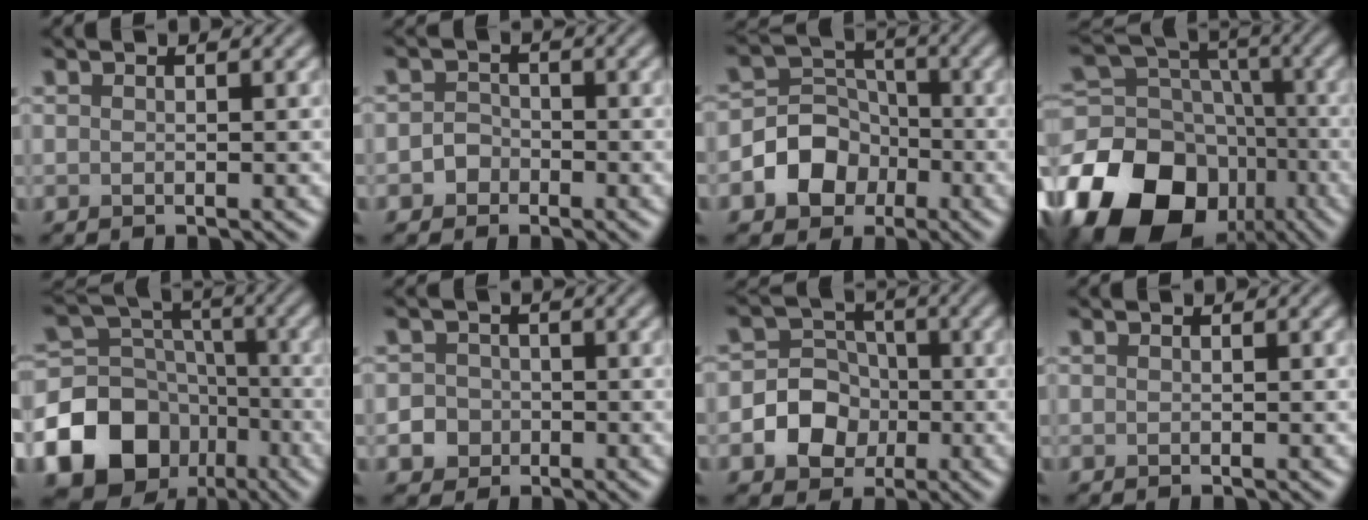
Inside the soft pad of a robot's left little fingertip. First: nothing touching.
{"total": 1.6, "force": [-0.8, 1.3, 0.4], "torque": [0.000, 0.007, -0.017]}
{"total": 5.6, "force": [-2.2, 4.6, 2.2], "torque": [-0.012, 0.007, -0.060]}
{"total": 16.4, "force": [-8.0, 11.9, 8.0], "torque": [-0.188, -0.009, -0.148]}
{"total": 17.1, "force": [-8.7, 13.6, 5.9], "torque": [-0.128, -0.042, -0.157]}
{"total": 3.4, "force": [-1.4, 3.1, 0.6], "torque": [0.019, -0.001, -0.033]}
{"total": 5.6, "force": [-1.5, 5.0, 2.1], "torque": [-0.014, 0.013, -0.051]}
{"total": 0.0}